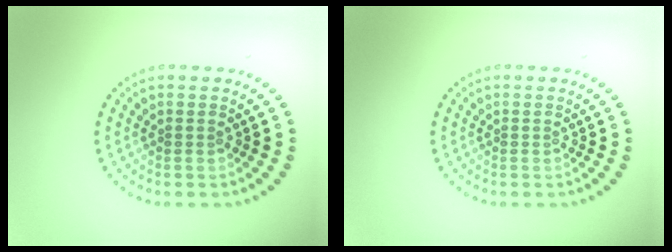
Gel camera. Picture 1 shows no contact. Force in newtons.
{"total": 0.0}